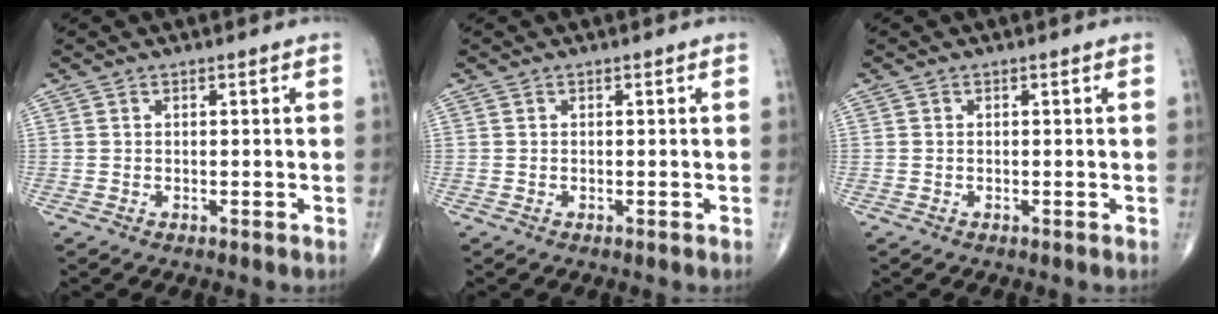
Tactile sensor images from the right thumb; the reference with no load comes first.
{"total": 0.0}
{"total": 0.0}